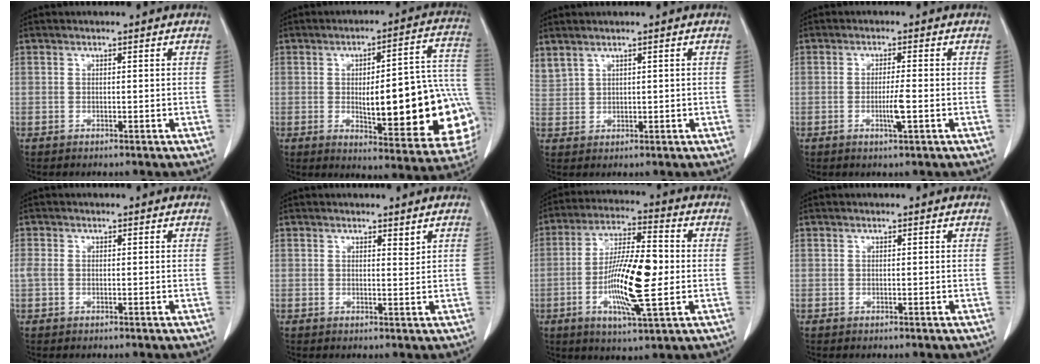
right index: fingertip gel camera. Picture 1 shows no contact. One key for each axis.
{"total": 23.1, "fx": -3.5, "fy": 5.5, "fz": 22.2, "tx": -0.202, "ty": 0.027, "tz": -0.023}
{"total": 4.8, "fx": 2.0, "fy": 4.4, "fz": -0.1, "tx": 0.019, "ty": 0.007, "tz": 0.041}
{"total": 3.3, "fx": -0.9, "fy": 0.0, "fz": 3.1, "tx": -0.059, "ty": -0.006, "tz": -0.015}
{"total": 1.5, "fx": 0.0, "fy": 1.0, "fz": 1.0, "tx": -0.038, "ty": 0.011, "tz": 0.001}
{"total": 1.0, "fx": 0.8, "fy": 0.2, "fz": 0.5, "tx": -0.011, "ty": -0.008, "tz": 0.013}
{"total": 14.0, "fx": -2.0, "fy": 2.4, "fz": 13.7, "tx": -0.256, "ty": -0.002, "tz": -0.036}
{"total": 0.0}